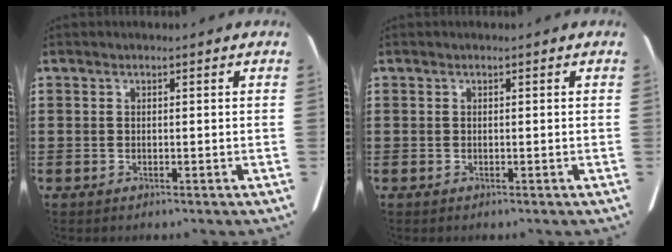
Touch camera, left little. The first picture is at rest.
{"total": 0.0}